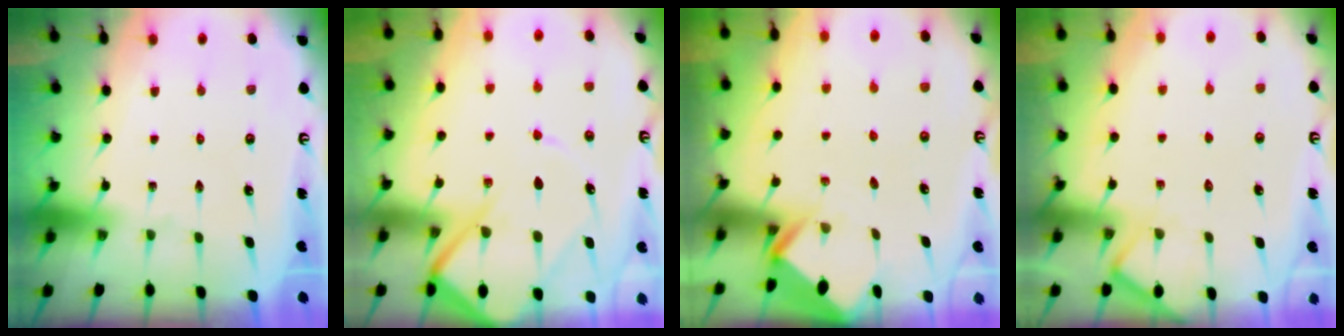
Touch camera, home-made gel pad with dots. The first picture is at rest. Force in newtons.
{"total": 12.1, "press": 12.0, "slide": 1.3}
{"total": 2.7, "press": 2.7, "slide": 0.2}
{"total": 6.8, "press": 6.8, "slide": 0.5}